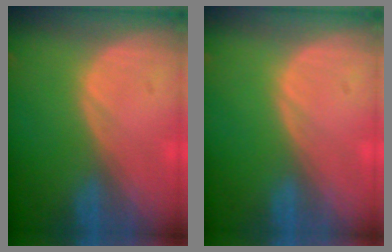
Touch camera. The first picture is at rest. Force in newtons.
{"total": 0.0}